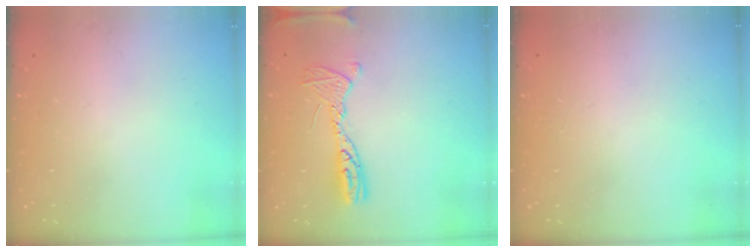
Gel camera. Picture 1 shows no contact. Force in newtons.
{"total": 12.0, "press": 11.9, "slide": 1.1}
{"total": 0.0}